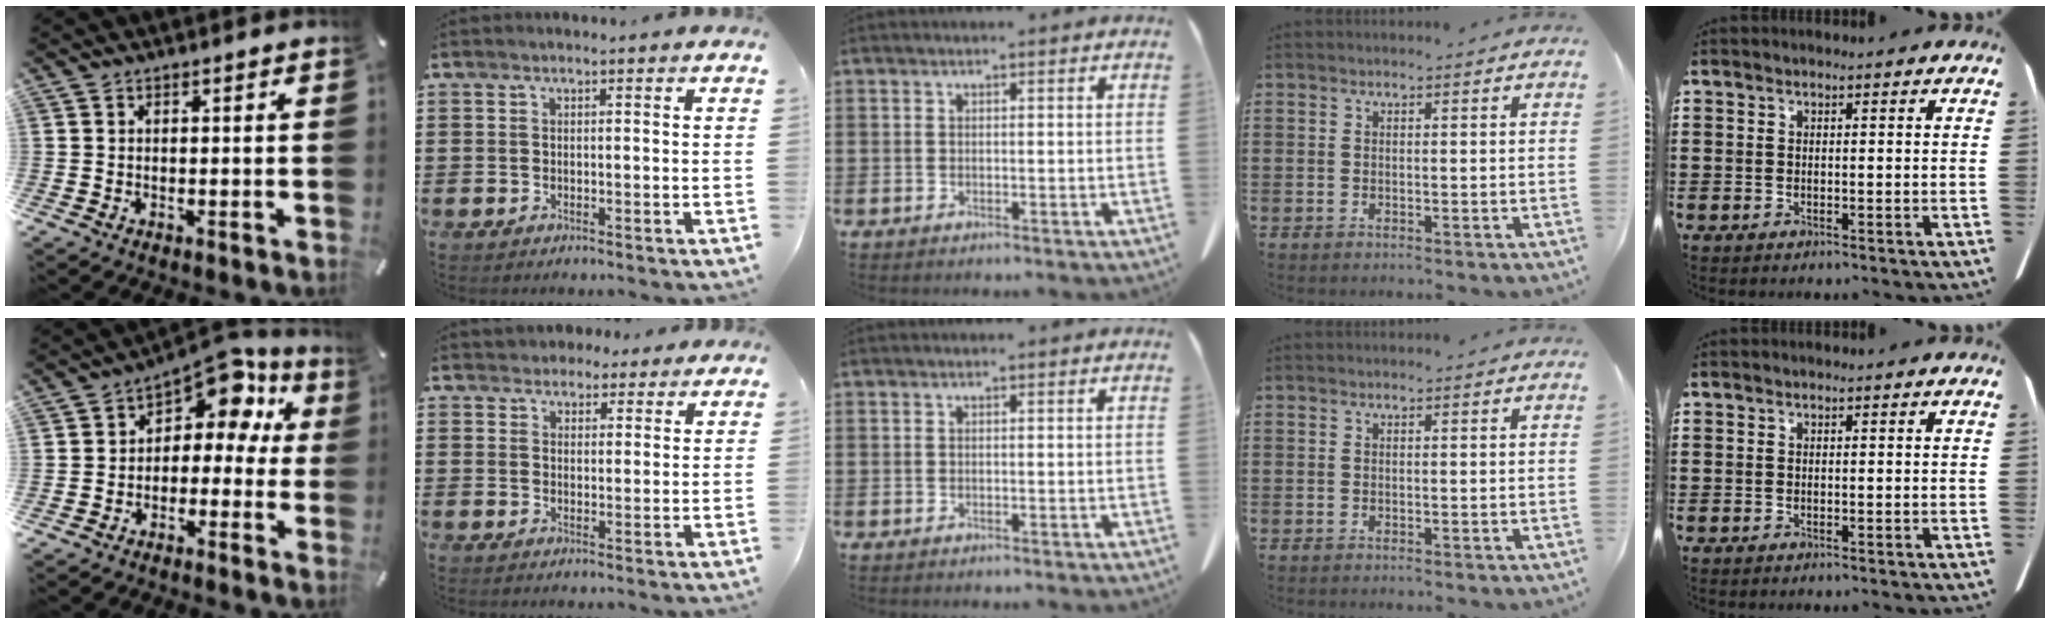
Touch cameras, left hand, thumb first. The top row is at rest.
{"thumb": {"total": 10.6, "force": [6.5, 5.7, 6.1], "torque": [-0.095, -0.048, 0.111]}, "index": {"total": 3.3, "force": [2.8, 1.6, 0.0], "torque": [-0.012, 0.003, 0.054]}}